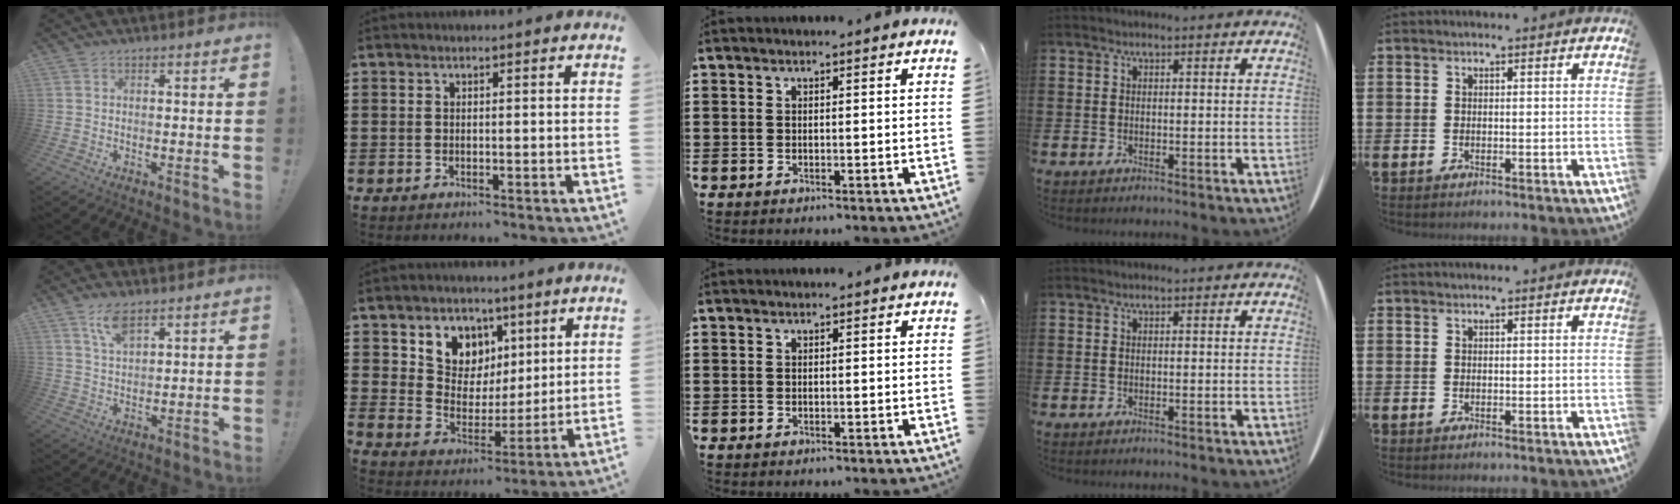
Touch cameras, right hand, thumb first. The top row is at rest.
{"thumb": {"total": 6.8, "force": [4.4, 2.6, 4.4], "torque": [-0.084, -0.015, 0.080]}, "index": {"total": 6.7, "force": [3.8, 5.4, 0.5], "torque": [-0.045, -0.022, 0.069]}}